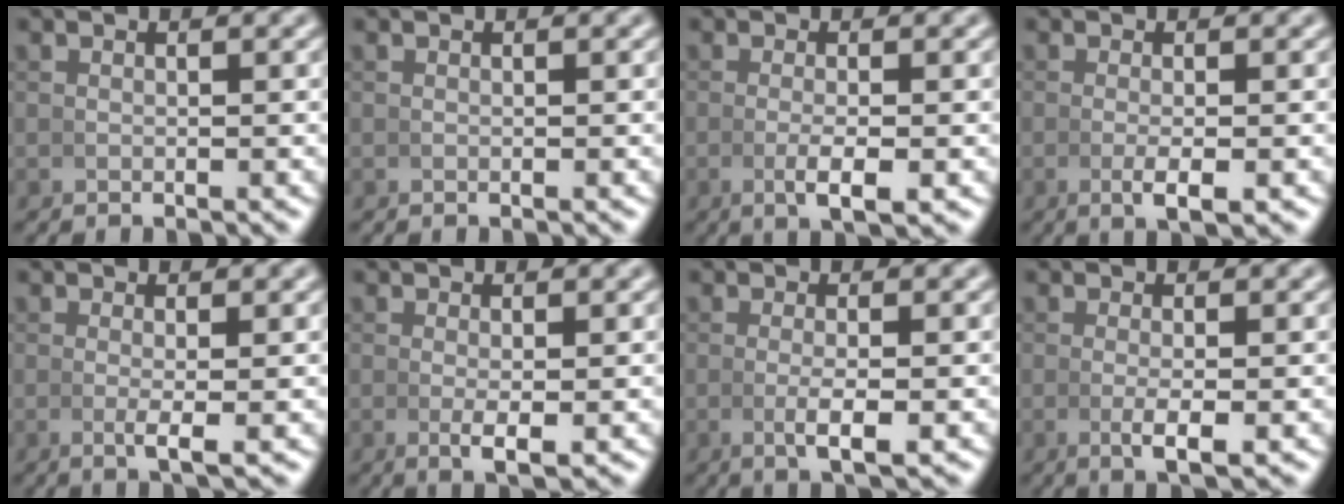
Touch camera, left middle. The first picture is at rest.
{"total": 0.0}
{"total": 2.9, "force": [-0.9, 0.7, 2.7], "torque": [-0.054, -0.009, -0.012]}
{"total": 2.6, "force": [-0.9, 0.7, 2.3], "torque": [-0.047, -0.006, -0.011]}
{"total": 2.1, "force": [-0.3, 0.3, 2.0], "torque": [-0.043, -0.009, -0.002]}
{"total": 2.5, "force": [-0.5, 0.6, 2.4], "torque": [-0.045, -0.008, -0.003]}
{"total": 2.8, "force": [-0.8, 0.5, 2.7], "torque": [-0.051, -0.008, -0.009]}
{"total": 2.8, "force": [-0.8, 0.7, 2.6], "torque": [-0.052, -0.009, -0.008]}